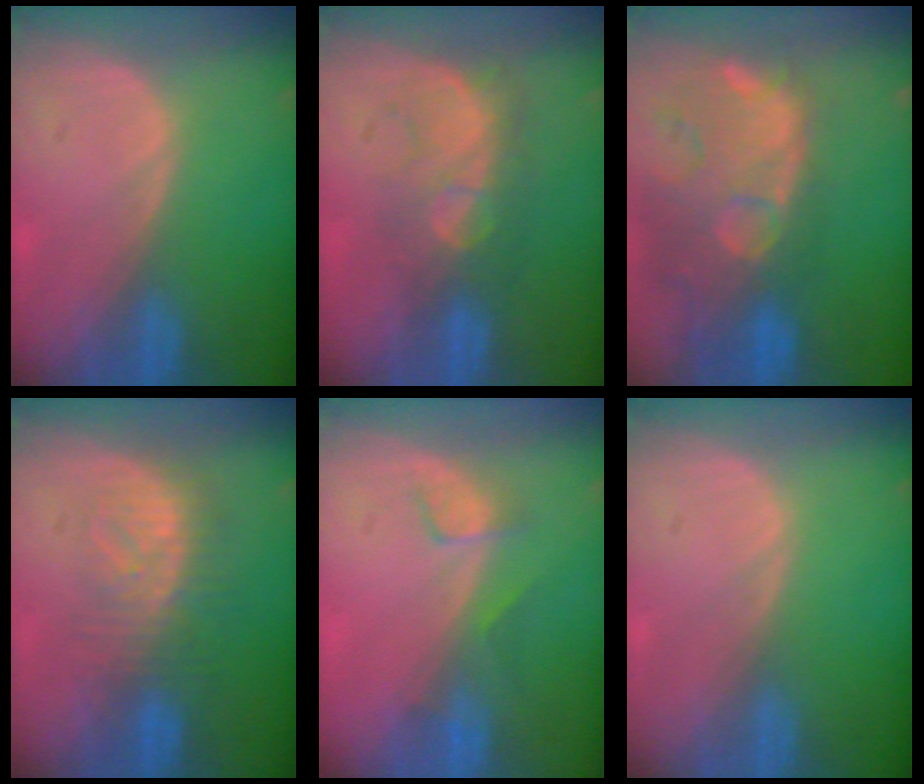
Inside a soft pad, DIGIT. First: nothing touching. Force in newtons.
{"total": 7.8, "press": 7.2, "slide": 3.1}
{"total": 14.4, "press": 11.8, "slide": 8.3}
{"total": 8.1, "press": 7.5, "slide": 3.2}
{"total": 3.4, "press": 3.0, "slide": 1.5}
{"total": 0.0}